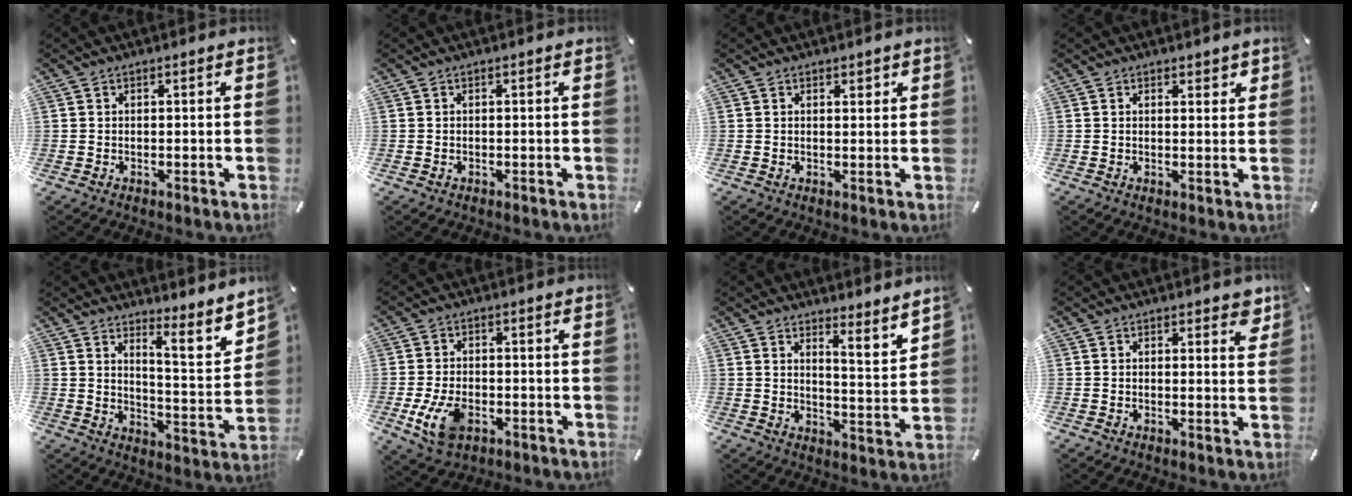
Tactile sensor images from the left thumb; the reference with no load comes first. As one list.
[{"total": 0.0}, {"total": 1.4, "force": [1.0, 0.9, 0.5], "torque": [-0.003, -0.001, 0.016]}, {"total": 1.8, "force": [1.2, 1.1, 0.7], "torque": [0.000, -0.003, 0.019]}, {"total": 8.6, "force": [7.1, 1.9, 4.6], "torque": [-0.056, -0.070, 0.117]}, {"total": 8.4, "force": [-2.8, 5.3, 5.8], "torque": [-0.137, 0.003, -0.051]}, {"total": 5.6, "force": [5.2, 0.3, 1.8], "torque": [-0.015, -0.062, 0.086]}, {"total": 3.4, "force": [2.1, 1.7, 2.0], "torque": [-0.014, -0.008, 0.031]}]